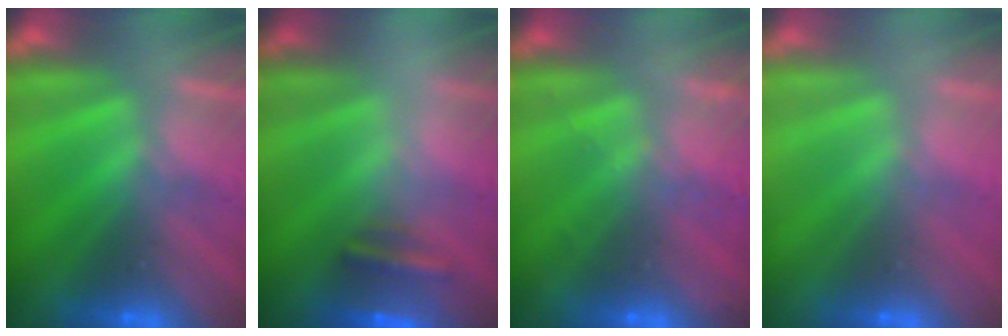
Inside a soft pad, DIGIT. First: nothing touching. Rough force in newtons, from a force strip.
{"total": 2.5}
{"total": 2.1}
{"total": 3.6}